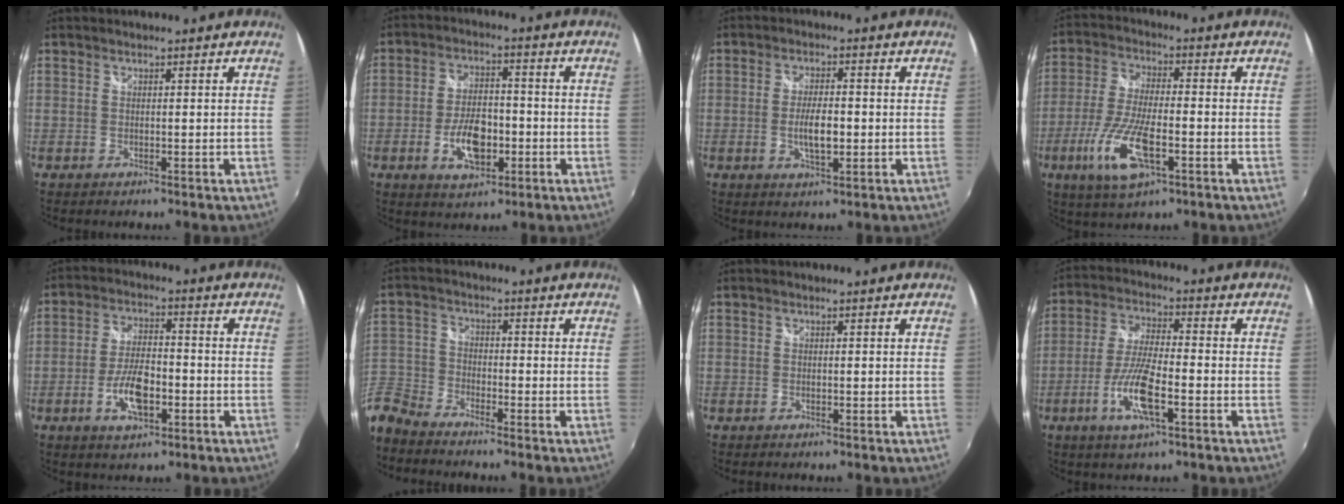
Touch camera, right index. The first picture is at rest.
{"total": 9.3, "force": [-3.0, 5.0, 7.3], "torque": [-0.142, 0.005, -0.044]}
{"total": 5.6, "force": [-1.0, 1.9, 5.2], "torque": [-0.100, -0.003, -0.017]}
{"total": 12.6, "force": [-4.9, 3.9, 10.9], "torque": [-0.235, -0.016, -0.094]}
{"total": 8.7, "force": [-3.1, 3.9, 7.1], "torque": [-0.144, -0.001, -0.054]}
{"total": 8.7, "force": [-7.1, 4.5, 2.5], "torque": [-0.075, 0.003, -0.162]}
{"total": 0.0}
{"total": 10.3, "force": [-4.1, 2.3, 9.2], "torque": [-0.190, -0.007, -0.080]}